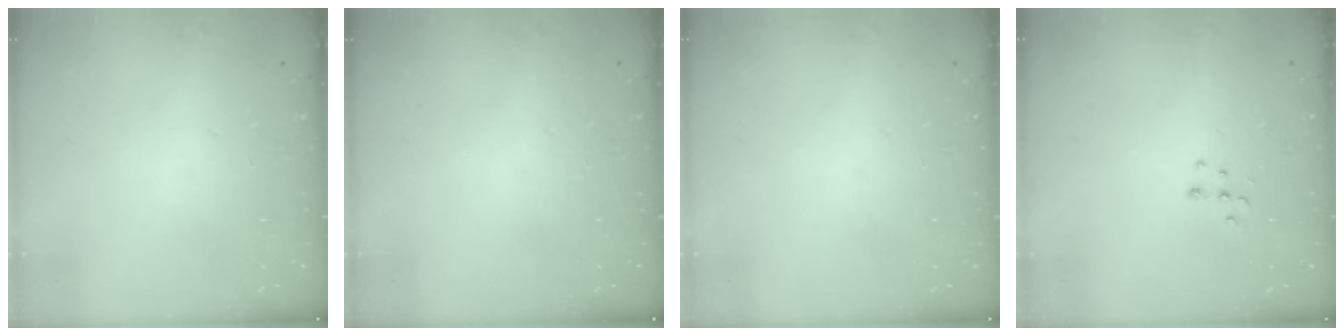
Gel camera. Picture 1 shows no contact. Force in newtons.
{"total": 0.0}
{"total": 0.0}
{"total": 6.7, "press": 6.7, "slide": 0.4}